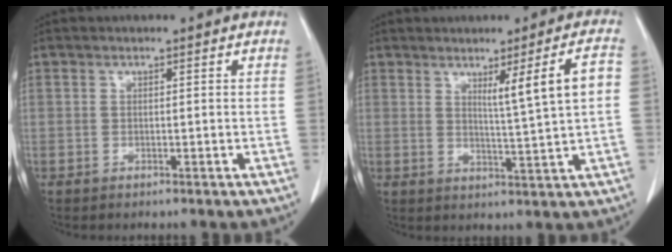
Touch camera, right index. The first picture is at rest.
{"total": 7.1, "force": [1.6, -1.0, 6.8], "torque": [-0.104, -0.006, 0.033]}